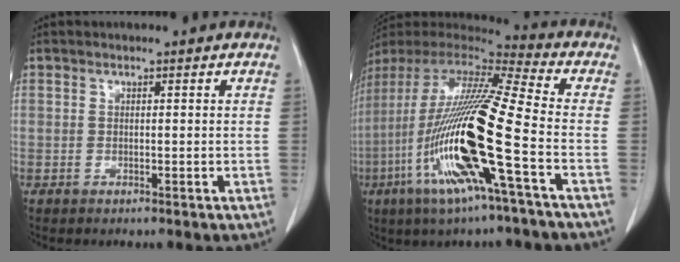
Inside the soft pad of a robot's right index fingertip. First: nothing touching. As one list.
[{"total": 22.6, "force": [-6.9, 0.7, 21.5], "torque": [-0.455, -0.036, -0.140]}]